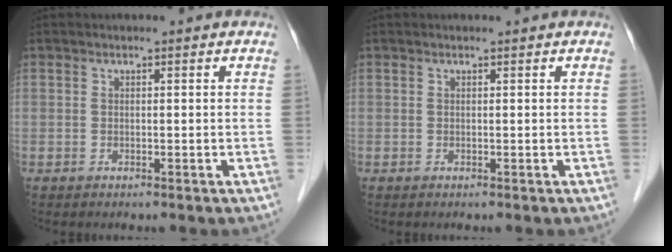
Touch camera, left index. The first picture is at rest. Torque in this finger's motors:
{"motor_torque": [0.00, 0.00, 0.00, 0.00]}